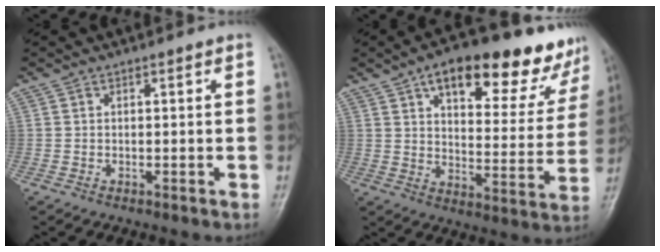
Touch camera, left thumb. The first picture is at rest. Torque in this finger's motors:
{"motor_torque": [0.49, 0.70, 1.62, -1.13, 0.23]}